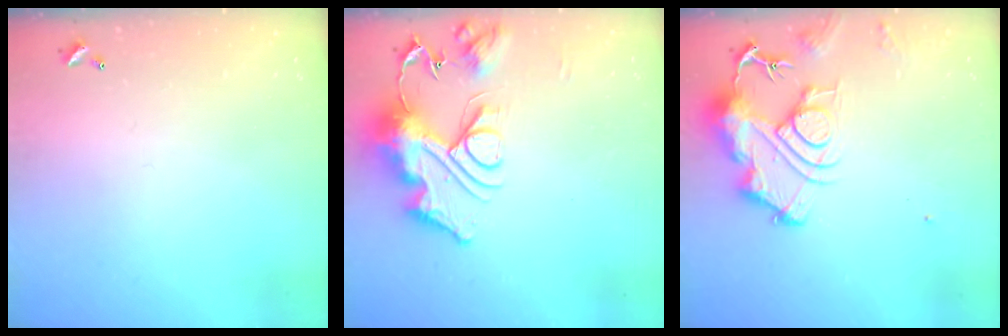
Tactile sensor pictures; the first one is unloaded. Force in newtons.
{"total": 17.1, "press": 17.1, "slide": 1.7}
{"total": 12.2, "press": 12.1, "slide": 1.4}